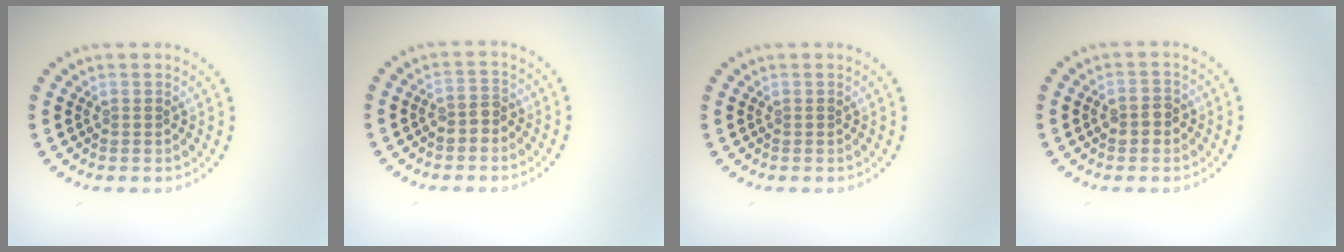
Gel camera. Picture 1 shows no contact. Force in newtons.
{"total": 1.7, "press": 1.5, "slide": 0.8}
{"total": 0.0}
{"total": 1.6, "press": 1.6, "slide": 0.2}